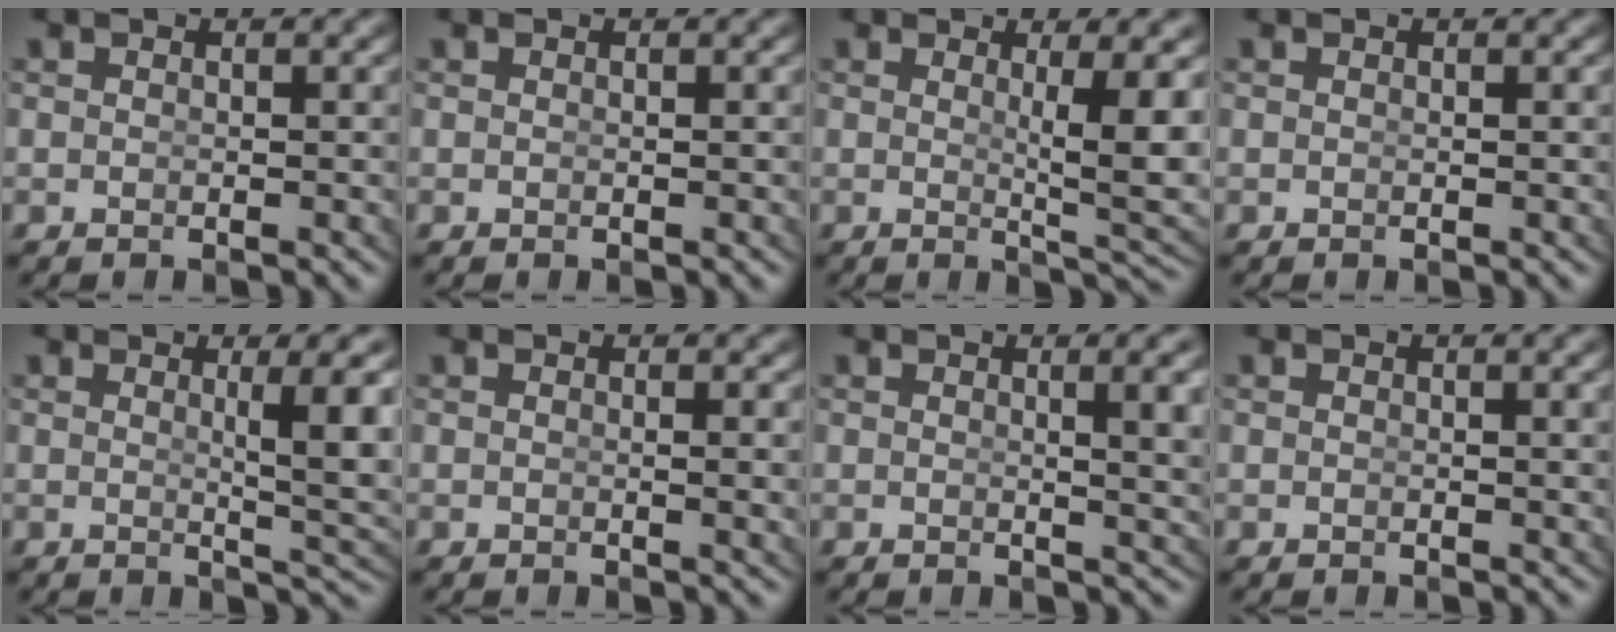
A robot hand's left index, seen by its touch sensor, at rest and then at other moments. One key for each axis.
{"total": 0.0}
{"total": 5.1, "fx": 0.9, "fy": 0.4, "fz": 5.0, "tx": -0.063, "ty": -0.016, "tz": 0.021}
{"total": 0.0}
{"total": 4.9, "fx": 0.8, "fy": 0.4, "fz": 4.8, "tx": -0.058, "ty": -0.009, "tz": 0.019}
{"total": 0.9, "fx": 0.3, "fy": -0.3, "fz": 0.8, "tx": -0.010, "ty": -0.004, "tz": 0.005}
{"total": 2.9, "fx": 0.9, "fy": 0.0, "fz": 2.8, "tx": -0.026, "ty": -0.005, "tz": 0.018}
{"total": 0.6, "fx": 0.4, "fy": -0.1, "fz": 0.5, "tx": -0.004, "ty": 0.001, "tz": 0.006}